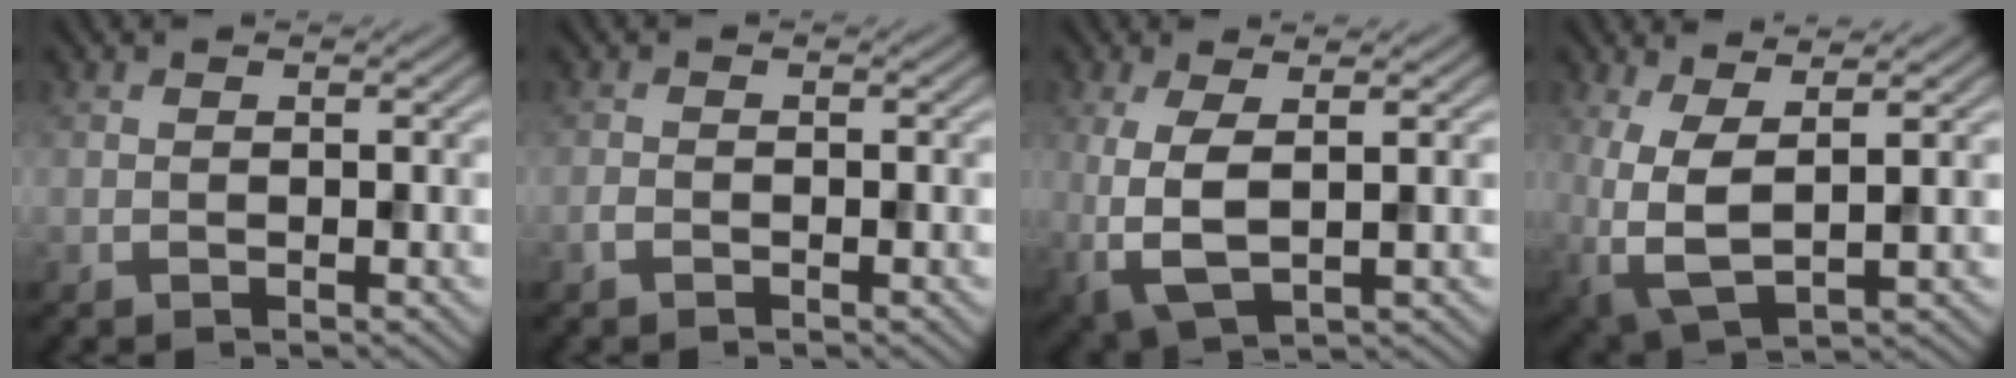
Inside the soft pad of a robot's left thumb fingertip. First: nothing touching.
{"total": 0.8, "force": [-0.6, 0.3, 0.4], "torque": [-0.008, 0.002, -0.013]}
{"total": 5.8, "force": [0.2, 2.2, 5.3], "torque": [-0.127, -0.004, 0.003]}
{"total": 6.3, "force": [1.1, 2.5, 5.7], "torque": [-0.142, -0.006, 0.022]}